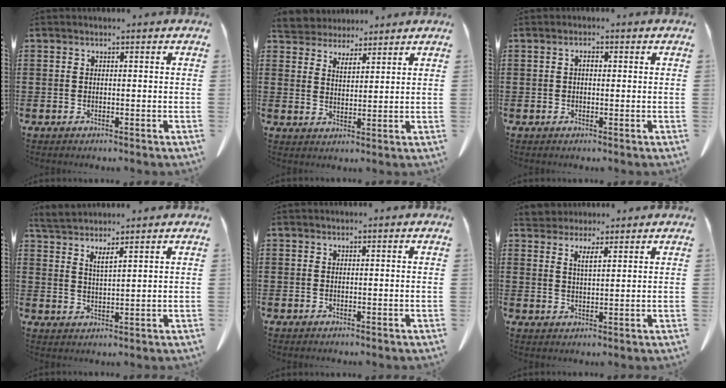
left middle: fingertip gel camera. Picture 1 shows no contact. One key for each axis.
{"total": 4.2, "fx": 3.9, "fy": 1.3, "fz": 0.0, "tx": -0.014, "ty": -0.011, "tz": 0.073}
{"total": 1.4, "fx": 0.2, "fy": 0.7, "fz": 1.1, "tx": -0.024, "ty": 0.006, "tz": 0.001}
{"total": 3.1, "fx": 2.8, "fy": -0.1, "fz": 1.4, "tx": -0.036, "ty": -0.005, "tz": 0.050}
{"total": 0.0}
{"total": 3.1, "fx": 2.6, "fy": 0.9, "fz": 1.2, "tx": -0.023, "ty": -0.004, "tz": 0.046}